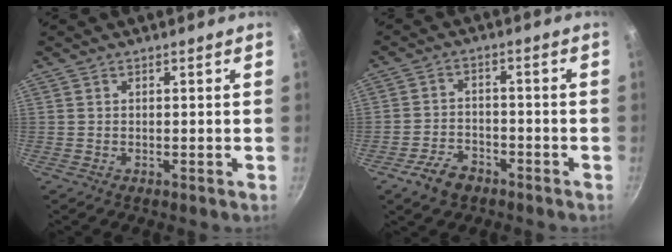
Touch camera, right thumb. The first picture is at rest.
{"total": 6.3, "force": [-4.1, 3.7, 3.0], "torque": [-0.049, 0.032, -0.072]}